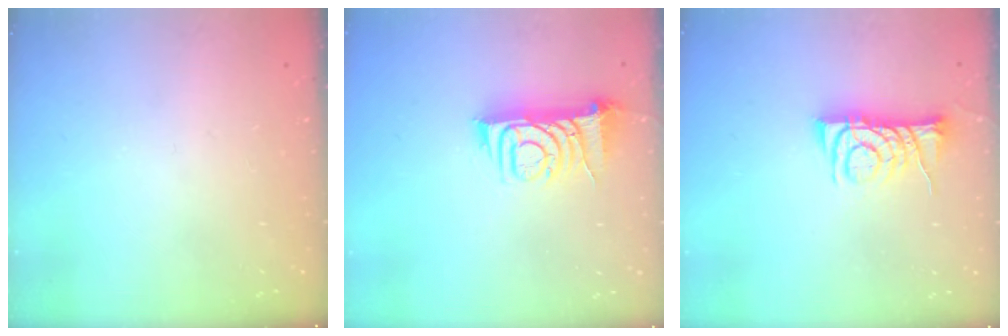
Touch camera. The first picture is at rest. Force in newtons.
{"total": 8.1, "press": 8.0, "slide": 1.0}
{"total": 8.8, "press": 8.8, "slide": 0.4}